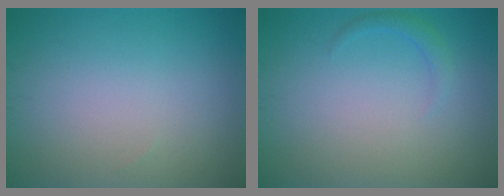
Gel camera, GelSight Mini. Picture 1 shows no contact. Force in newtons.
{"total": 1.1, "press": 1.1, "slide": 0.1}